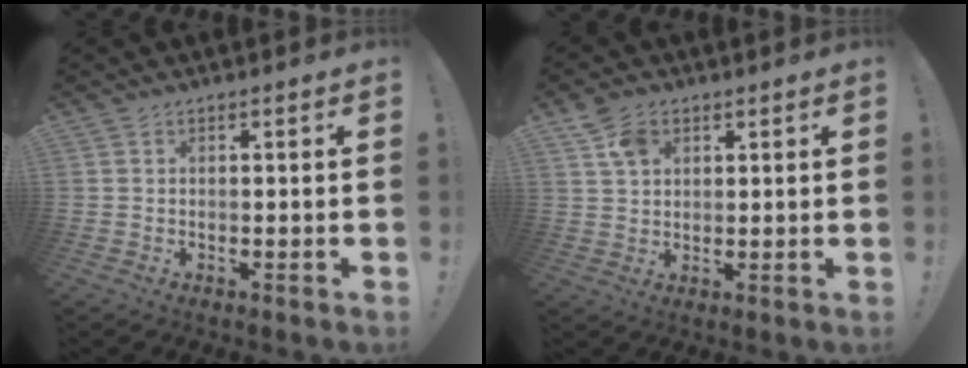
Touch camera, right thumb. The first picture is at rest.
{"total": 6.5, "force": [3.3, 4.7, 3.1], "torque": [-0.050, -0.005, 0.064]}